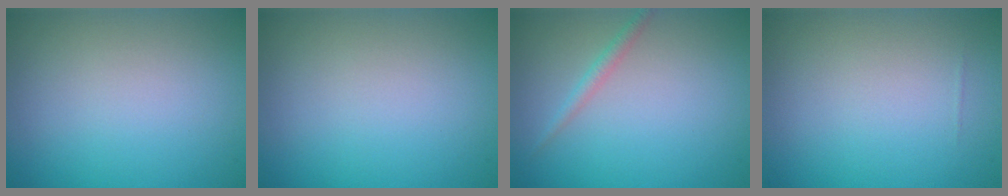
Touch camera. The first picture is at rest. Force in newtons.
{"total": 0.0}
{"total": 1.1, "press": 1.1, "slide": 0.1}
{"total": 0.0}